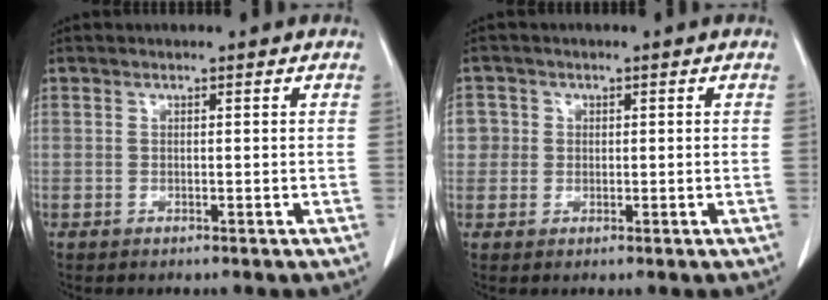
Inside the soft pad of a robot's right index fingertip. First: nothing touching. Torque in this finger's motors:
{"motor_torque": [0.07, -0.07, 0.04, 0.02]}